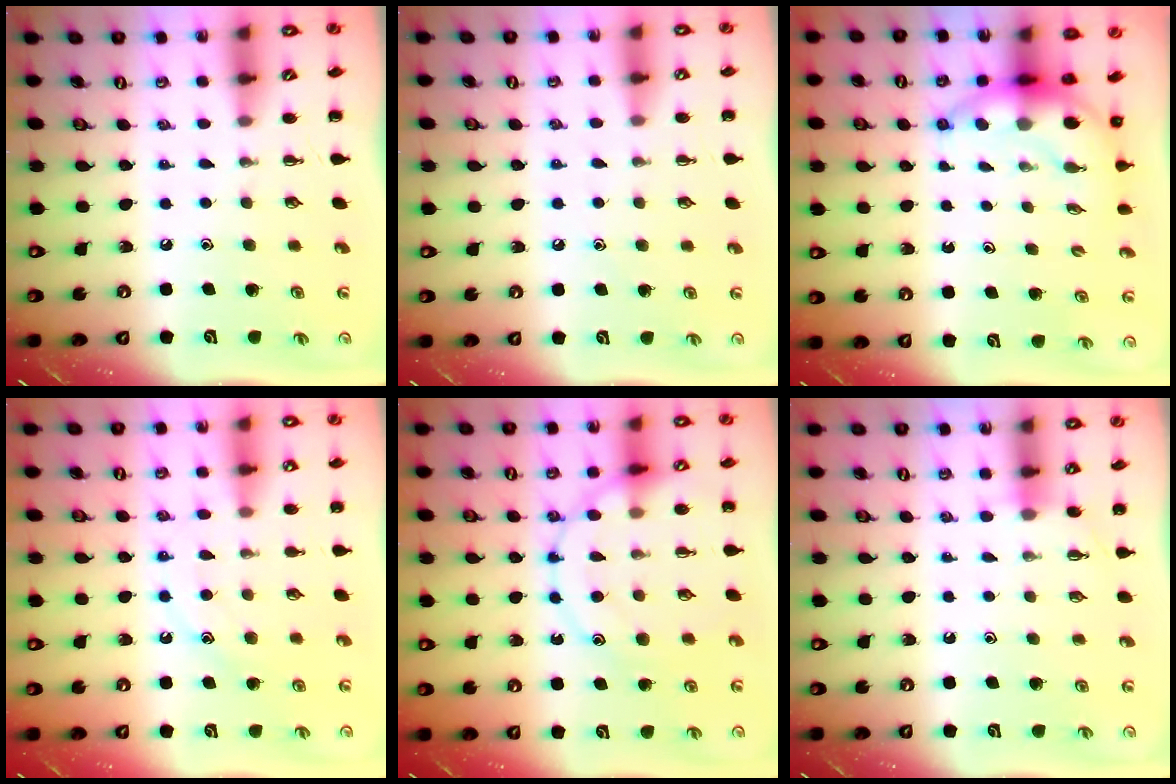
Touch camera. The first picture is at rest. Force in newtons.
{"total": 5.6, "press": 5.3, "slide": 1.9}
{"total": 6.6, "press": 6.4, "slide": 1.4}
{"total": 11.5, "press": 11.4, "slide": 1.1}
{"total": 14.5, "press": 14.4, "slide": 1.1}
{"total": 4.3, "press": 4.1, "slide": 1.2}